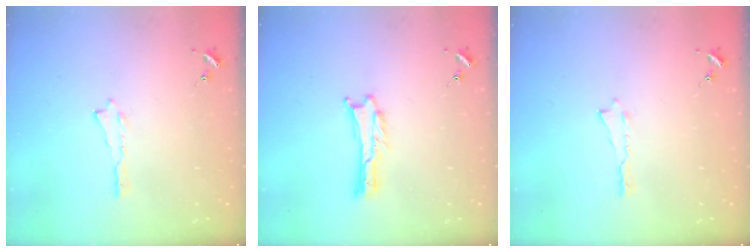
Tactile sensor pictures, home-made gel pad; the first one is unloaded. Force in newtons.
{"total": 0.0}
{"total": 0.0}